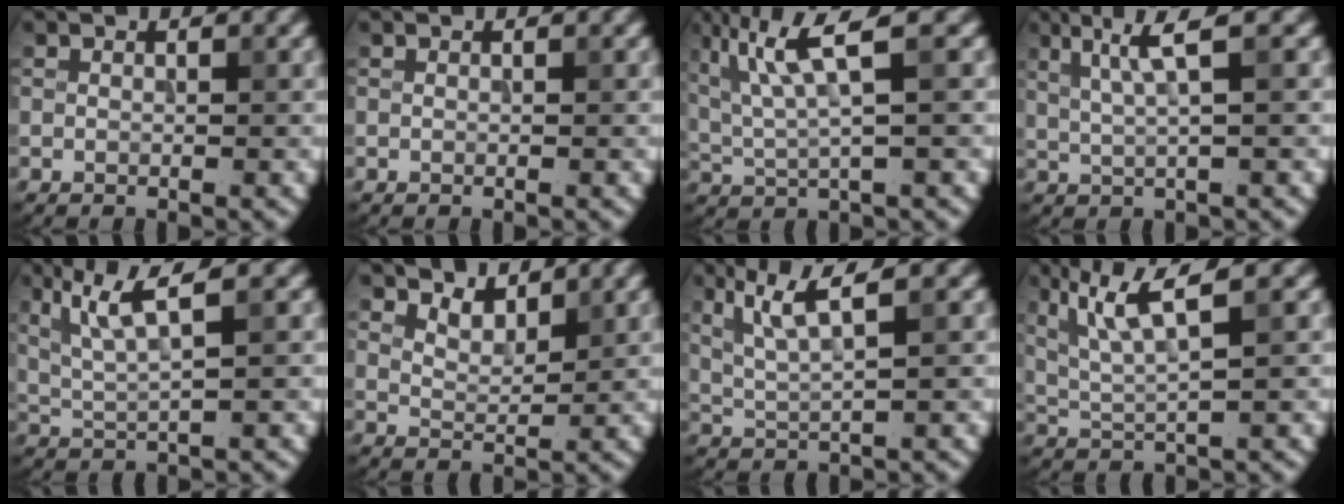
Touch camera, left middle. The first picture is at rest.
{"total": 0.0}
{"total": 6.2, "force": [2.4, 1.0, 5.6], "torque": [-0.116, 0.008, 0.050]}
{"total": 3.9, "force": [1.5, 0.5, 3.5], "torque": [-0.064, 0.001, 0.031]}
{"total": 4.7, "force": [2.2, 0.8, 4.1], "torque": [-0.088, 0.004, 0.050]}
{"total": 2.2, "force": [1.9, 0.8, 0.8], "torque": [-0.018, -0.002, 0.033]}
{"total": 4.2, "force": [2.0, 0.6, 3.7], "torque": [-0.079, 0.003, 0.046]}
{"total": 5.8, "force": [2.9, 1.1, 4.9], "torque": [-0.097, 0.008, 0.062]}